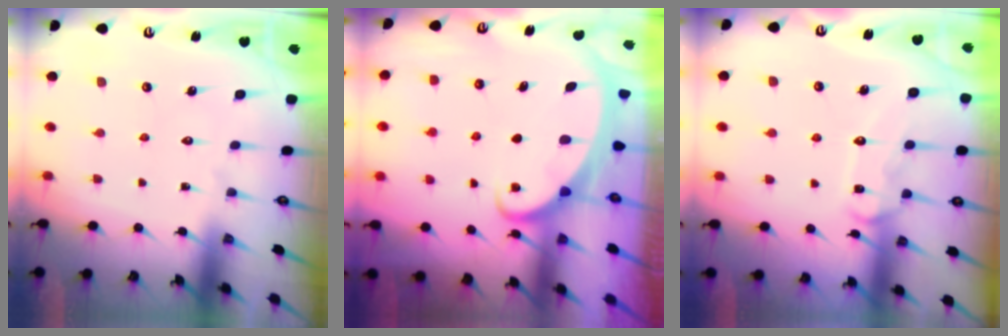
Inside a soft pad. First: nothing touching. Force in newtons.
{"total": 2.0, "press": 2.0, "slide": 0.3}
{"total": 12.5, "press": 12.5, "slide": 0.9}